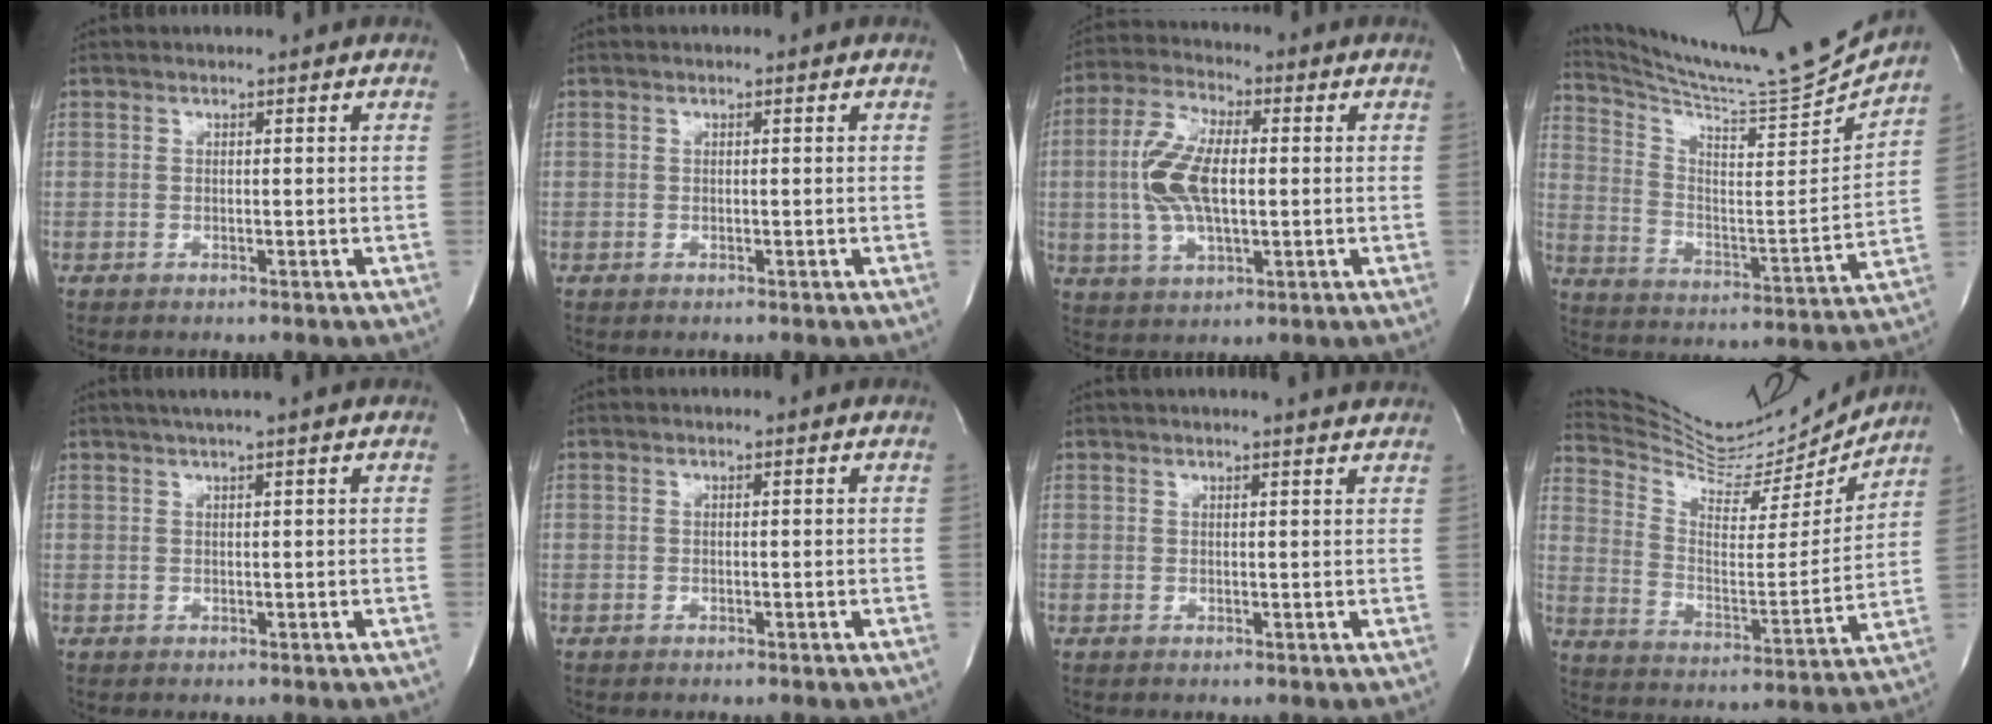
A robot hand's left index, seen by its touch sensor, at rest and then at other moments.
{"total": 0.0}
{"total": 10.9, "force": [-0.1, 4.4, 10.0], "torque": [-0.225, 0.003, 0.001]}
{"total": 18.5, "force": [17.5, -2.5, 5.4], "torque": [-0.110, -0.092, 0.271]}
{"total": 3.0, "force": [2.2, -0.8, 1.9], "torque": [-0.030, 0.009, 0.040]}
{"total": 0.0}
{"total": 6.1, "force": [5.6, -0.3, 2.2], "torque": [-0.029, 0.015, 0.055]}
{"total": 17.8, "force": [17.4, 2.3, 3.3], "torque": [-0.069, -0.050, 0.268]}